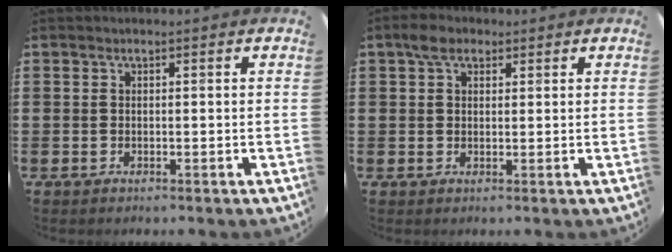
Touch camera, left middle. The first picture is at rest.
{"total": 3.2, "force": [2.2, 1.8, 1.5], "torque": [-0.027, 0.007, 0.037]}